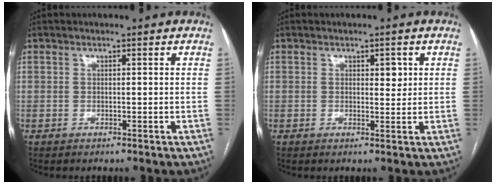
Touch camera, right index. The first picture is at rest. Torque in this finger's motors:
{"motor_torque": [-0.03, 0.06, -0.05, 0.00]}